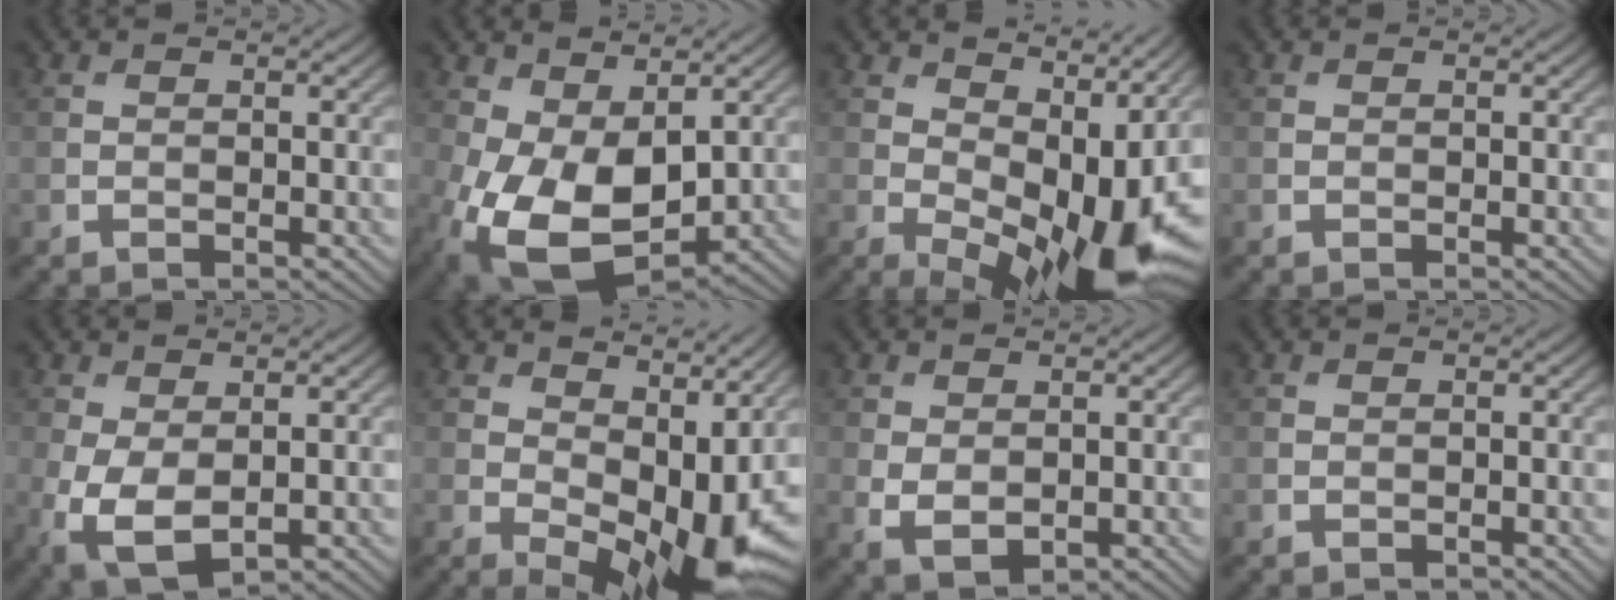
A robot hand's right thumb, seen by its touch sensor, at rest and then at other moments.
{"total": 11.8, "force": [-1.7, 6.9, 9.5], "torque": [-0.217, -0.020, -0.021]}
{"total": 14.1, "force": [2.4, 7.5, 11.8], "torque": [-0.163, -0.018, 0.066]}
{"total": 0.0}
{"total": 6.1, "force": [-1.1, 3.4, 4.9], "torque": [-0.135, -0.016, -0.014]}
{"total": 11.8, "force": [2.3, 6.3, 9.7], "torque": [-0.133, -0.016, 0.049]}
{"total": 3.2, "force": [-0.2, 2.0, 2.4], "torque": [-0.059, -0.009, 0.002]}
{"total": 0.0}